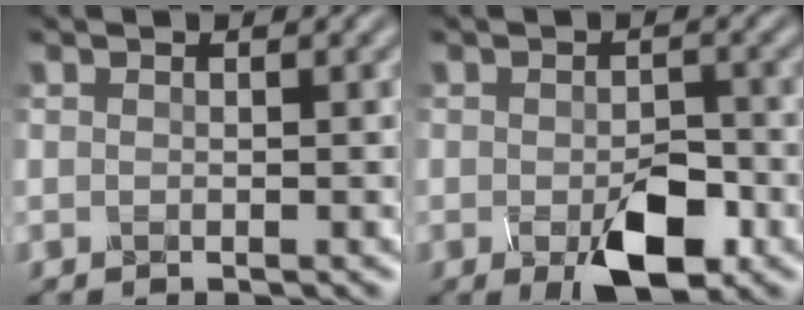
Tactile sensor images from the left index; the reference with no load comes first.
{"total": 5.2, "force": [-2.1, 2.5, 4.0], "torque": [-0.068, -0.003, -0.035]}